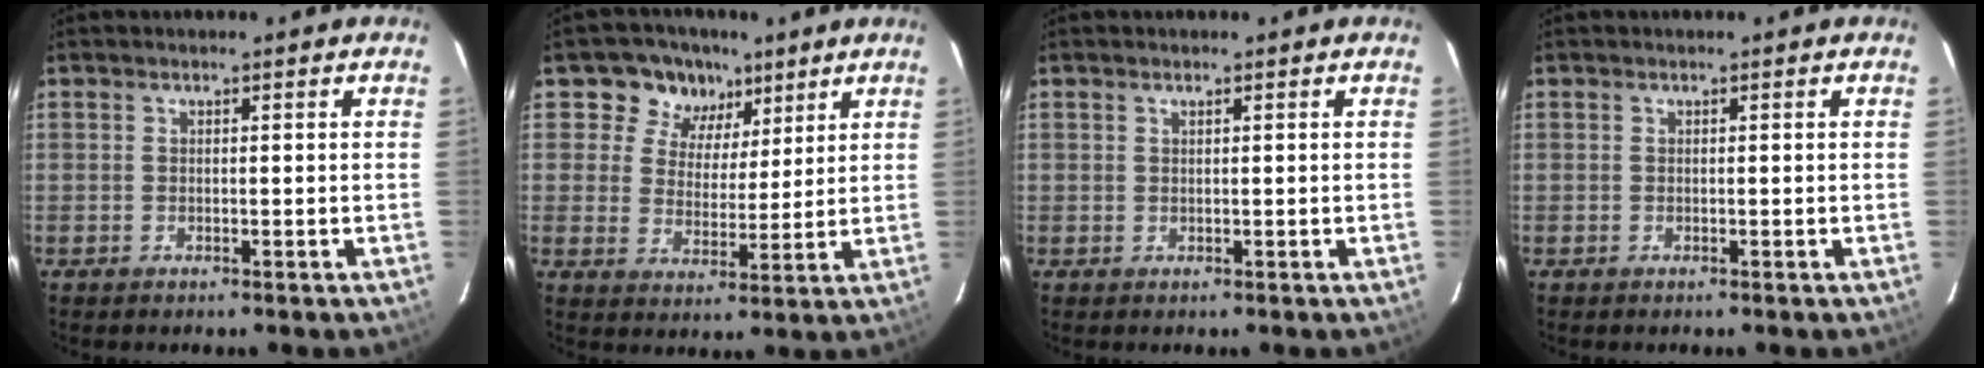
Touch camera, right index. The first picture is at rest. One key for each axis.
{"total": 8.7, "fx": 5.0, "fy": 7.0, "fz": 1.6, "tx": -0.022, "ty": 0.003, "tz": 0.076}
{"total": 0.0}
{"total": 0.0}